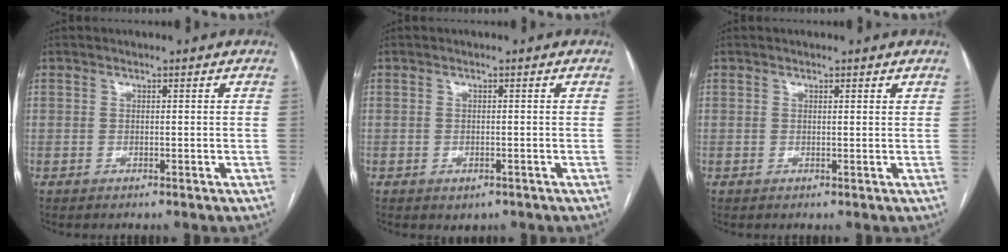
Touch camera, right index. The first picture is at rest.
{"total": 1.4, "force": [-0.7, 0.9, 0.7], "torque": [-0.009, 0.000, 0.000]}
{"total": 0.8, "force": [0.7, 0.1, 0.4], "torque": [-0.005, 0.001, 0.007]}